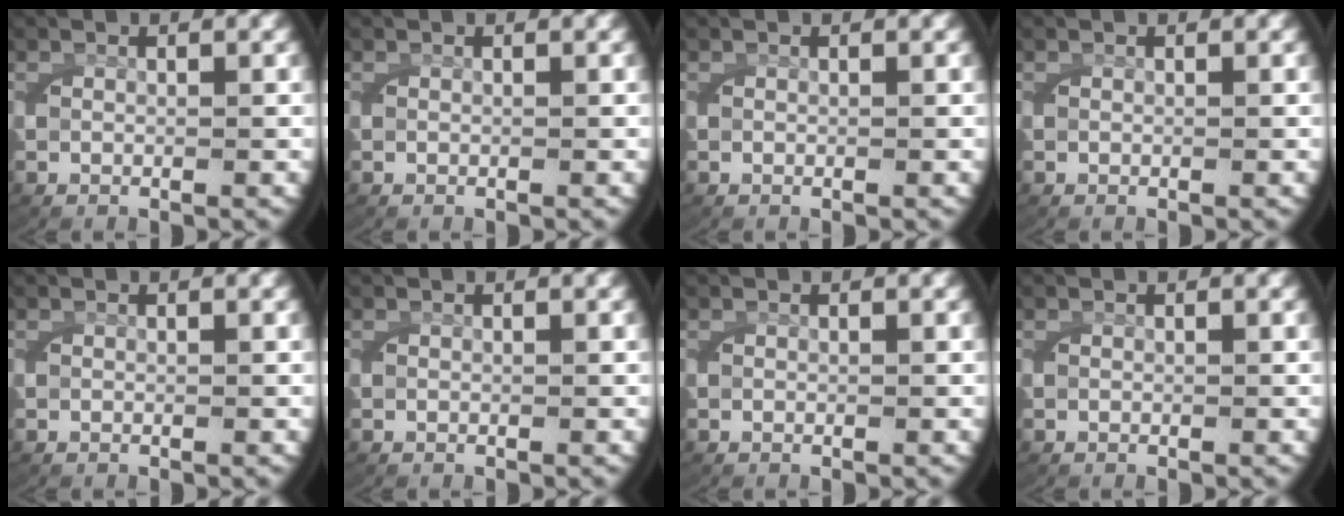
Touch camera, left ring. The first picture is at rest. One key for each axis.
{"total": 0.0}
{"total": 0.0}
{"total": 0.0}
{"total": 0.0}
{"total": 0.0}
{"total": 0.0}
{"total": 0.0}